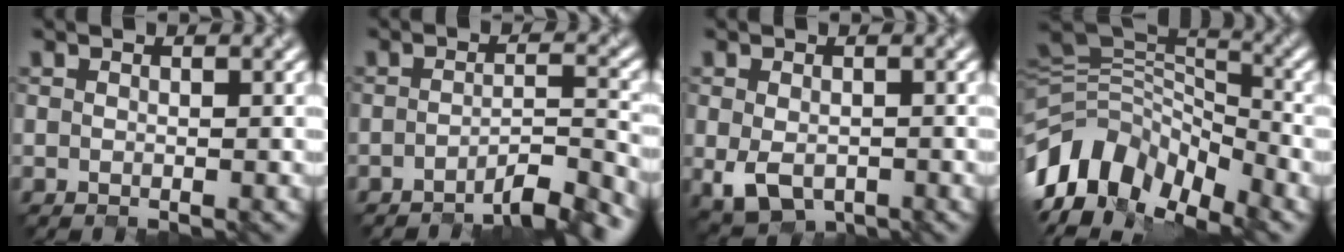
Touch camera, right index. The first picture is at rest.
{"total": 4.7, "force": [-3.7, 0.8, 2.9], "torque": [-0.033, 0.008, -0.060]}
{"total": 3.5, "force": [-1.1, 2.3, 2.4], "torque": [-0.049, -0.019, -0.011]}
{"total": 11.1, "force": [-5.5, 6.6, 7.0], "torque": [-0.138, 0.015, -0.118]}